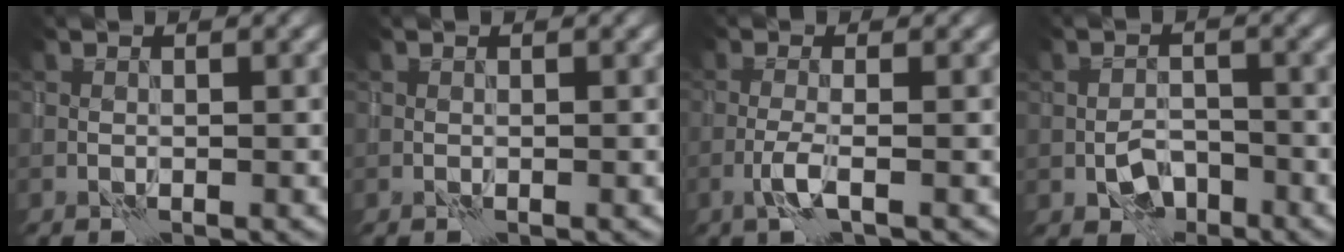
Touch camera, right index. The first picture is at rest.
{"total": 0.0}
{"total": 2.0, "force": [-0.8, 0.4, 1.7], "torque": [-0.036, 0.006, -0.024]}
{"total": 2.7, "force": [-1.4, 1.7, 1.5], "torque": [-0.021, 0.002, -0.023]}